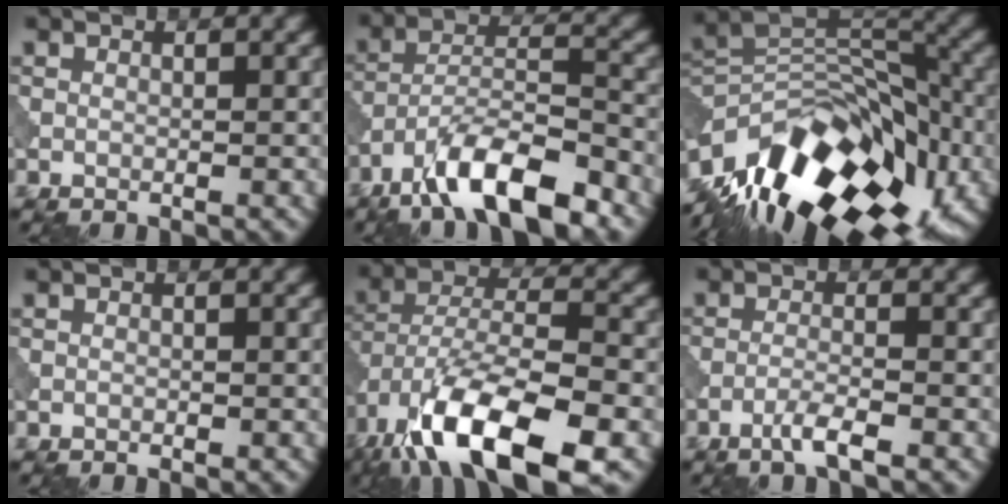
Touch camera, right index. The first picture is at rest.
{"total": 9.0, "force": [-6.2, 2.4, 6.0], "torque": [-0.097, 0.008, -0.115]}
{"total": 14.9, "force": [-8.4, 8.0, 9.3], "torque": [-0.180, 0.021, -0.150]}
{"total": 0.0}
{"total": 13.6, "force": [-8.0, 4.7, 9.9], "torque": [-0.189, -0.007, -0.151]}
{"total": 2.3, "force": [-1.5, 0.2, 1.7], "torque": [-0.032, 0.006, -0.036]}